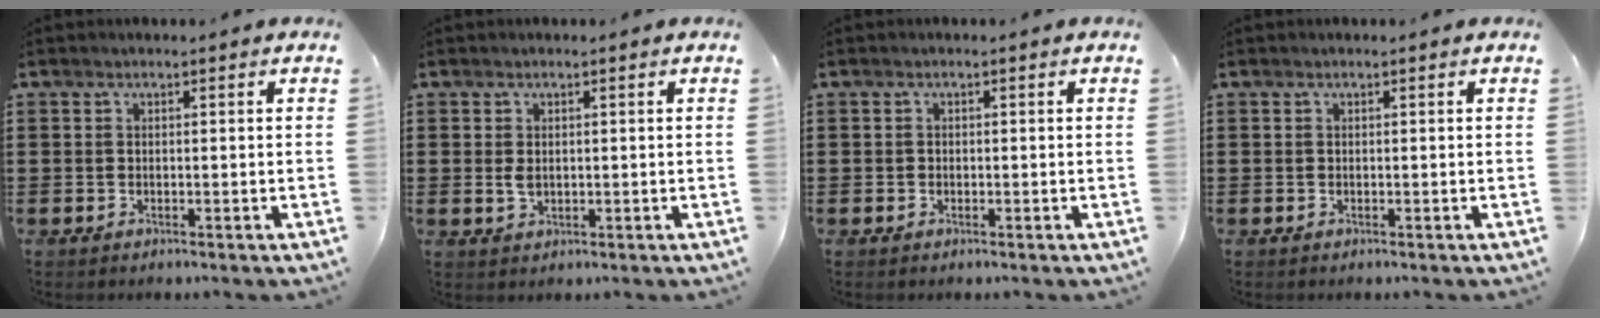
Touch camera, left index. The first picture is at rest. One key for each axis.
{"total": 1.9, "fx": 0.3, "fy": 1.1, "fz": 1.4, "tx": -0.038, "ty": 0.001, "tz": 0.003}
{"total": 0.6, "fx": -0.1, "fy": 0.5, "fz": 0.2, "tx": -0.006, "ty": 0.002, "tz": -0.003}
{"total": 0.0}